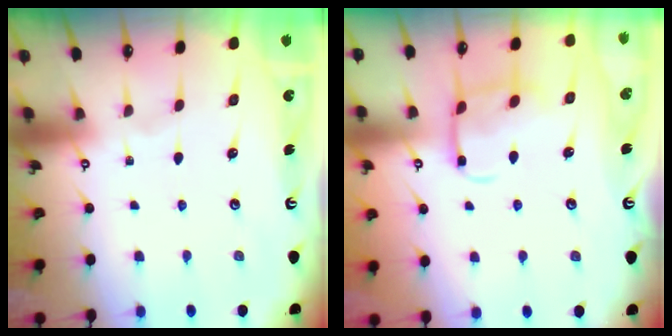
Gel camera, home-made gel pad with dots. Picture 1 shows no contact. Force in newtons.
{"total": 10.5, "press": 10.5, "slide": 1.0}